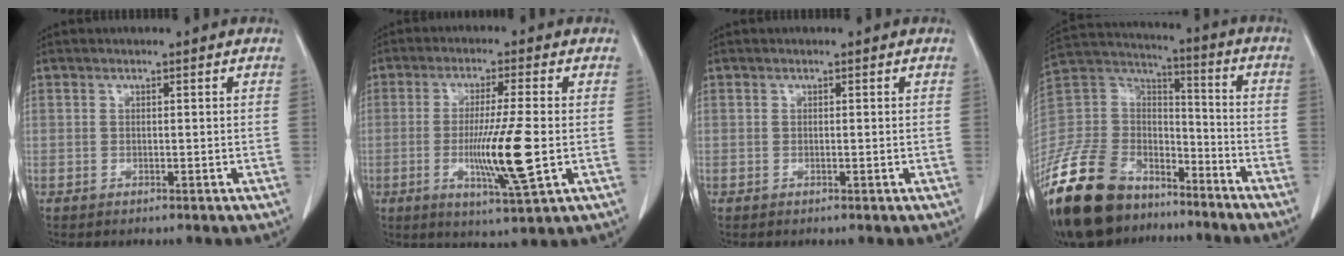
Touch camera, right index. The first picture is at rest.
{"total": 10.5, "force": [-1.8, -0.3, 10.3], "torque": [-0.186, -0.022, -0.034]}
{"total": 0.0}
{"total": 22.8, "force": [-16.8, 11.5, 10.4], "torque": [-0.263, 0.018, -0.307]}